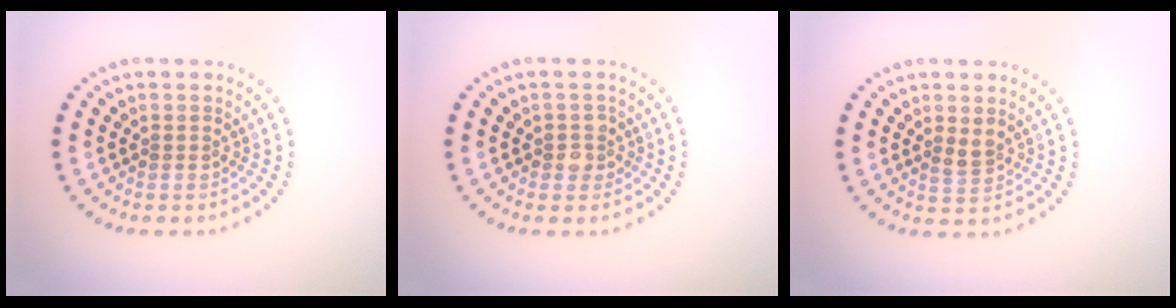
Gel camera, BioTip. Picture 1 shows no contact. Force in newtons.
{"total": 1.5, "press": 1.4, "slide": 0.7}
{"total": 1.4, "press": 1.2, "slide": 0.6}